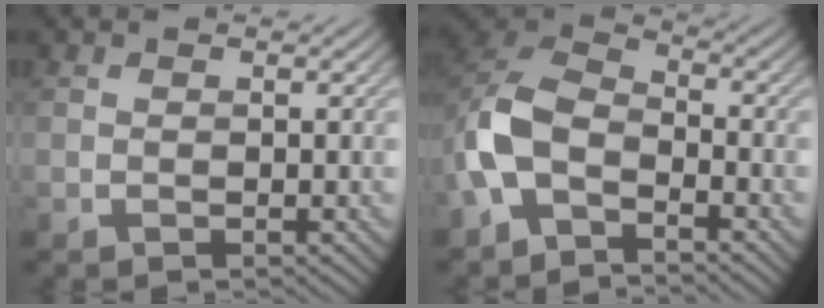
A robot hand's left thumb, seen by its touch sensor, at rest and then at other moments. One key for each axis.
{"total": 8.5, "fx": -4.1, "fy": 4.8, "fz": 5.8, "tx": -0.128, "ty": 0.005, "tz": -0.099}